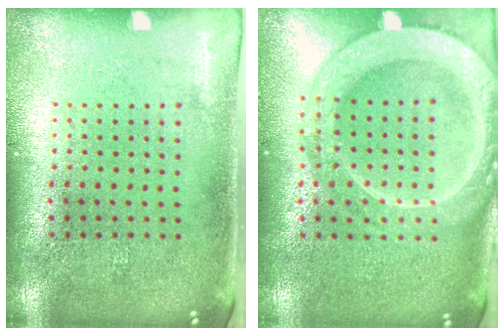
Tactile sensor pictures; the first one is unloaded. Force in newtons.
{"total": 2.7, "press": 2.7, "slide": 0.3}